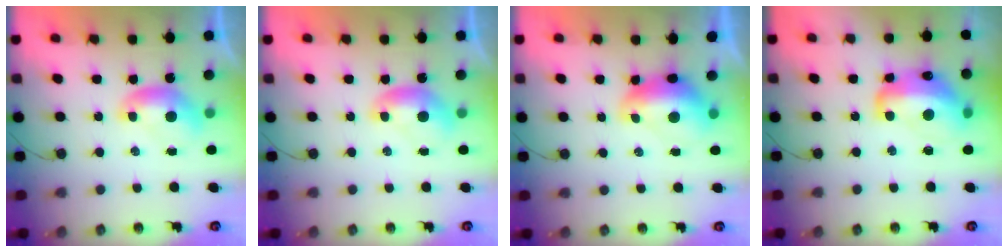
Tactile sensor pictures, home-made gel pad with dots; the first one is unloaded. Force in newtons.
{"total": 0.0}
{"total": 2.6, "press": 2.5, "slide": 0.7}
{"total": 11.2, "press": 11.1, "slide": 1.4}